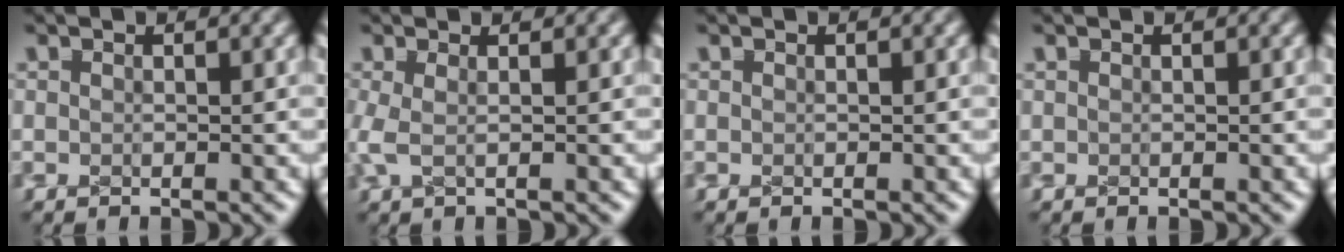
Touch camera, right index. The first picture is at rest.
{"total": 1.4, "force": [0.6, -0.1, 1.2], "torque": [-0.030, -0.004, 0.019]}
{"total": 0.0}
{"total": 0.0}